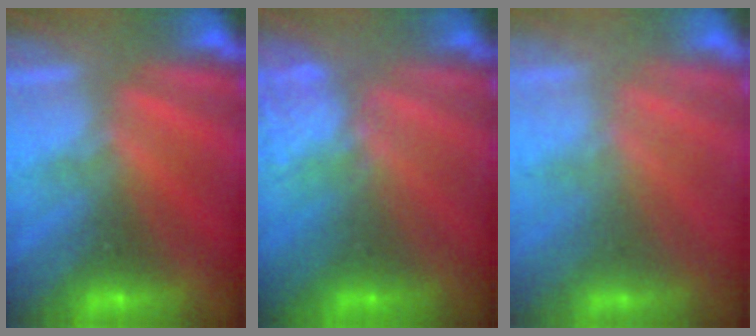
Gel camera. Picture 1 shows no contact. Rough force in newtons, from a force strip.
{"total": 4.8}
{"total": 2.2}